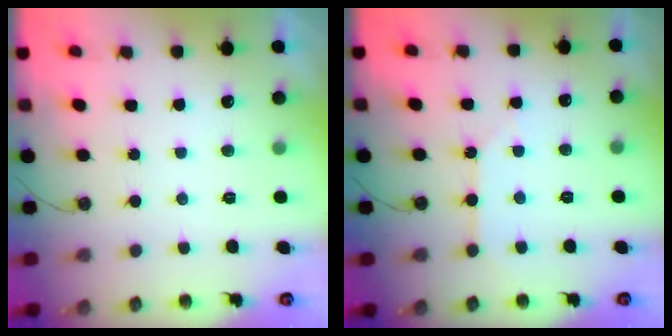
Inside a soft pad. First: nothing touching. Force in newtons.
{"total": 2.8, "press": 2.8, "slide": 0.5}